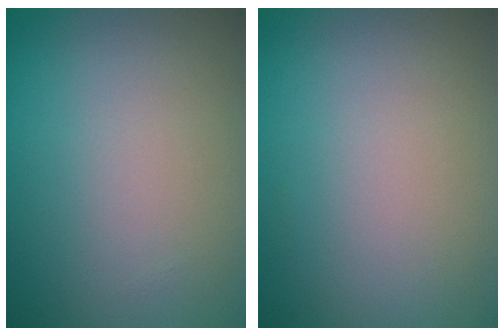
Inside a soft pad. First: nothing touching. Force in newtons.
{"total": 0.0}